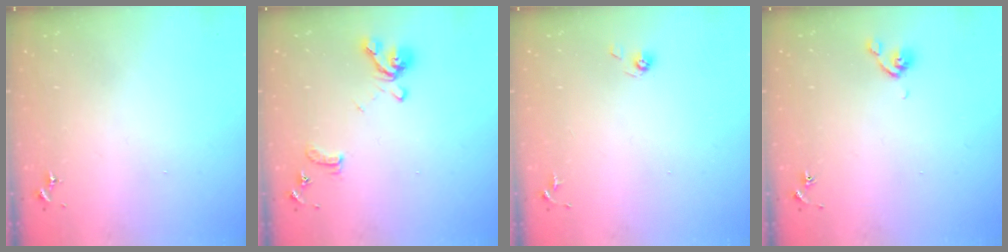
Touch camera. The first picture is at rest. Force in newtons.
{"total": 12.8, "press": 12.7, "slide": 1.4}
{"total": 3.8, "press": 3.3, "slide": 1.8}
{"total": 4.8, "press": 4.7, "slide": 1.1}